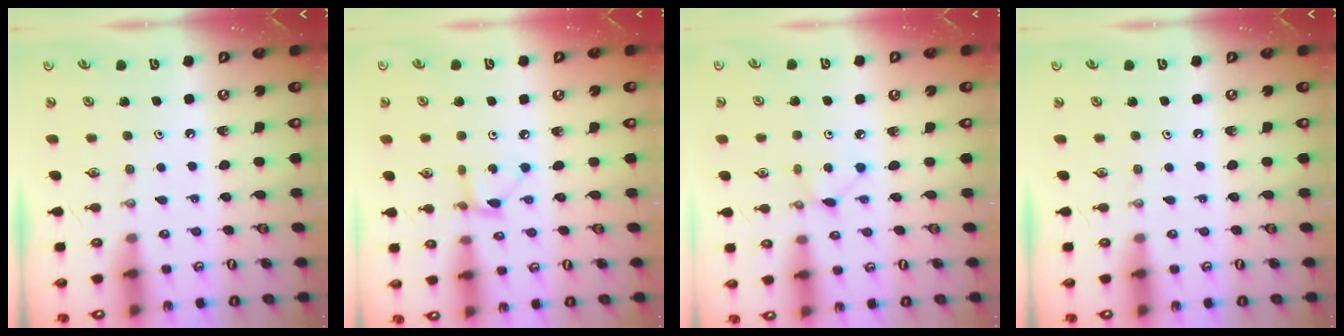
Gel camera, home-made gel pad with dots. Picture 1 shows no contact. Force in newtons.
{"total": 2.6, "press": 2.6, "slide": 0.3}
{"total": 3.2, "press": 3.2, "slide": 0.2}
{"total": 0.0}